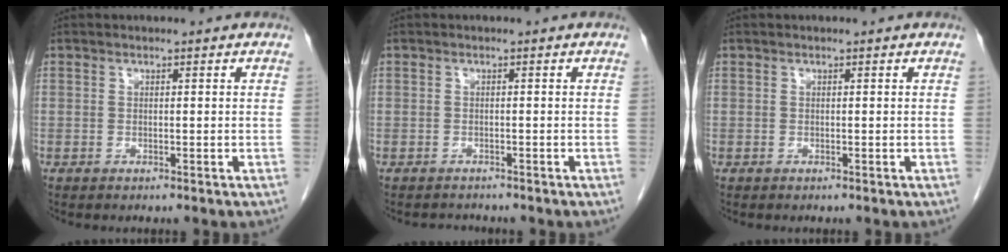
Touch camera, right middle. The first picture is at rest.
{"total": 1.3, "force": [-1.2, 0.4, -0.3], "torque": [0.002, -0.004, -0.019]}
{"total": 0.0}